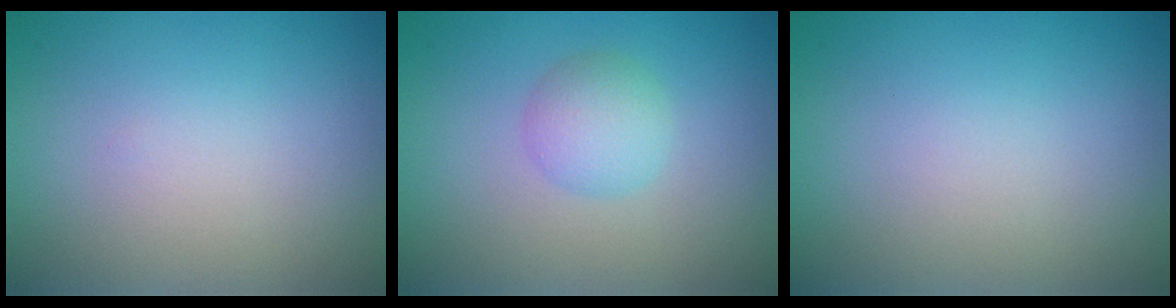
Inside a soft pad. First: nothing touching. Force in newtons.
{"total": 2.3, "press": 2.3, "slide": 0.1}
{"total": 0.0}